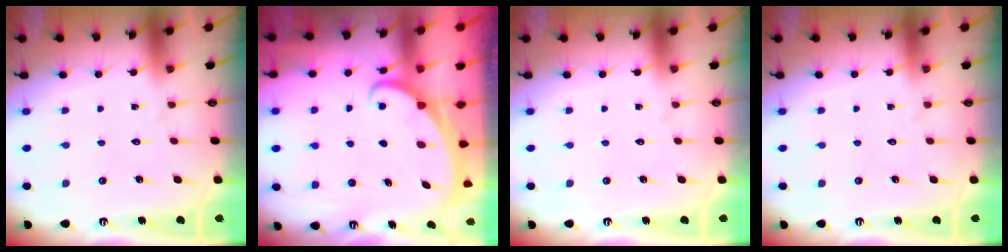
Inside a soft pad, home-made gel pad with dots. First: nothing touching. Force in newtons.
{"total": 2.0, "press": 2.0, "slide": 0.3}
{"total": 0.0}
{"total": 0.0}